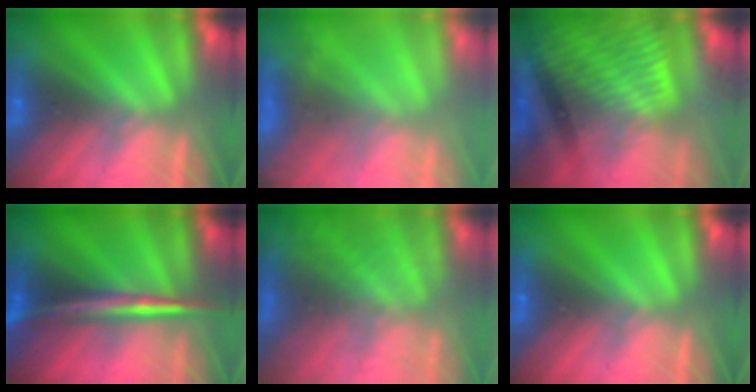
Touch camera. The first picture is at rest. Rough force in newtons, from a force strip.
{"total": 8.2}
{"total": 3.4}
{"total": 2.9}
{"total": 10.5}
{"total": 0.0}